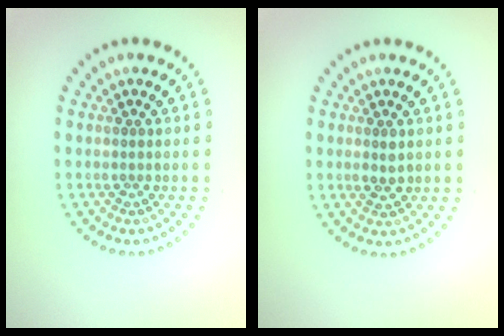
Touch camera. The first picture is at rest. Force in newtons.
{"total": 1.2, "press": 1.2, "slide": 0.1}